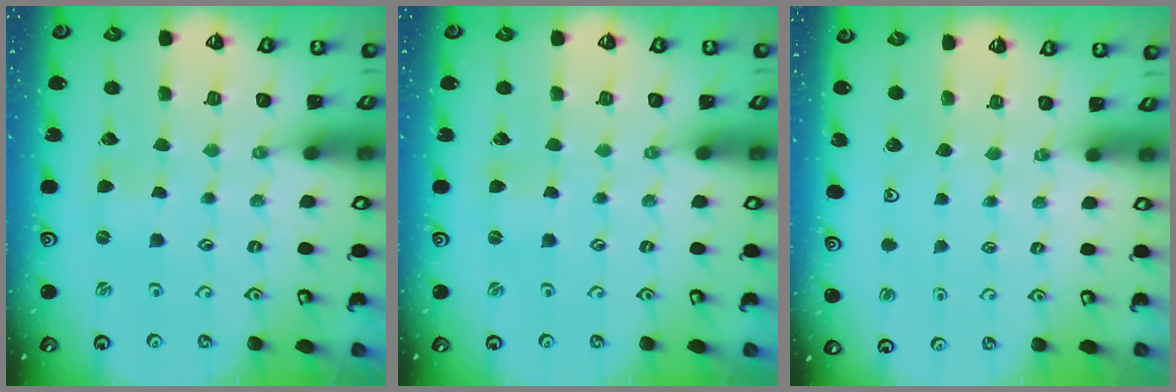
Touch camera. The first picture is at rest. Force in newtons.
{"total": 0.0}
{"total": 0.0}